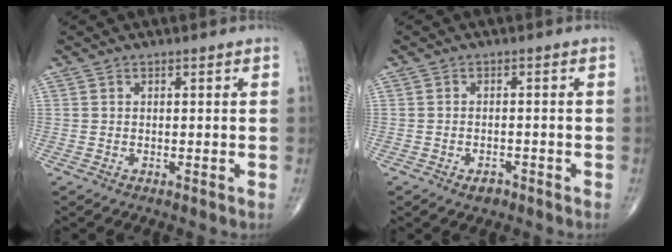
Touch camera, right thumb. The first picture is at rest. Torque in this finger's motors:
{"motor_torque": [-0.19, 0.14, 0.14, 0.14, 0.06]}